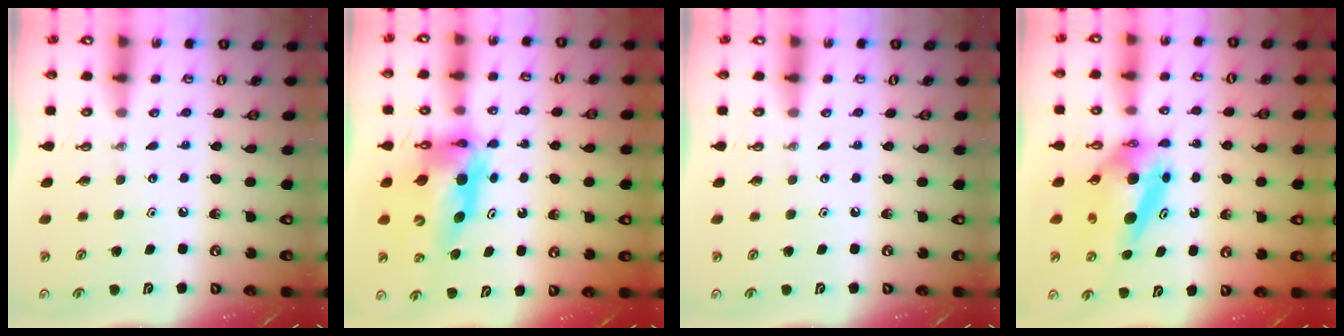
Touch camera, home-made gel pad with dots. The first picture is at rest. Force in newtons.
{"total": 12.2, "press": 12.2, "slide": 1.1}
{"total": 0.0}
{"total": 7.2, "press": 7.1, "slide": 0.9}